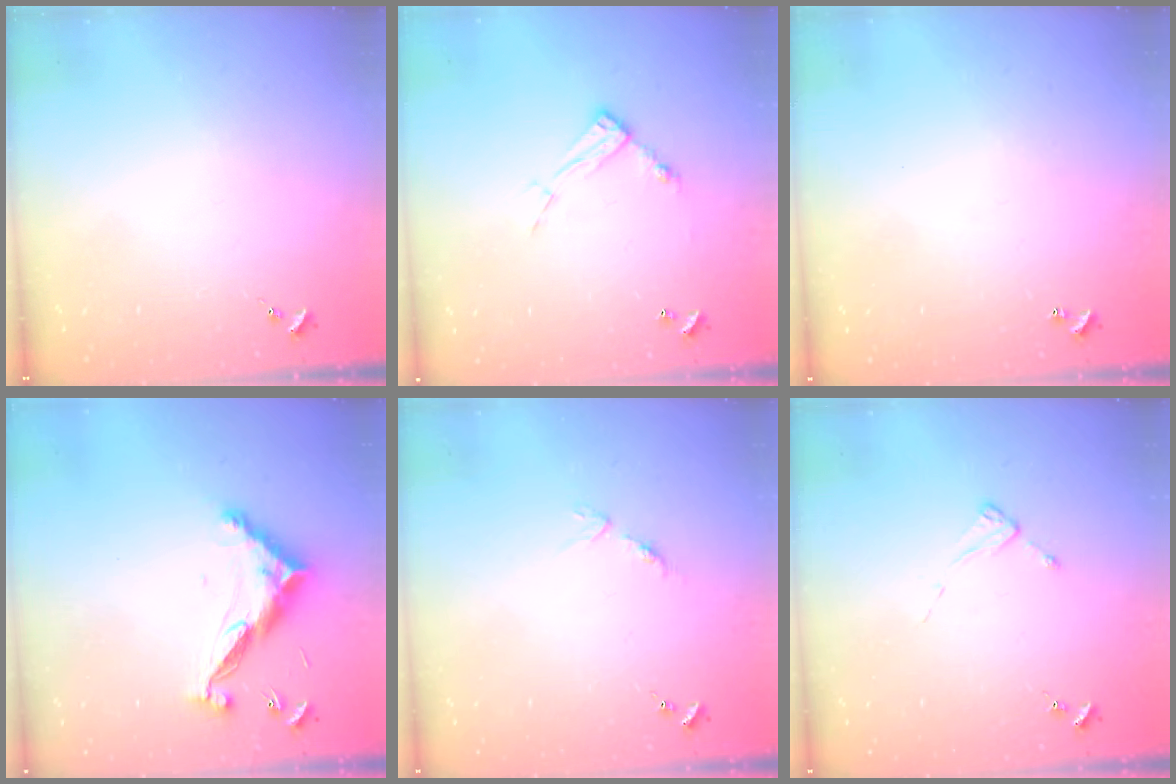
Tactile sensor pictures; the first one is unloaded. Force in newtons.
{"total": 10.4, "press": 10.3, "slide": 0.7}
{"total": 1.0, "press": 1.0, "slide": 0.2}
{"total": 12.4, "press": 12.4, "slide": 0.2}
{"total": 3.2, "press": 3.2, "slide": 0.4}
{"total": 2.0, "press": 2.0, "slide": 0.3}